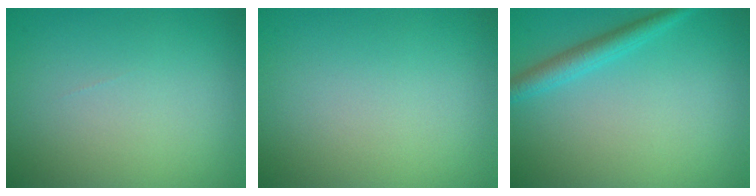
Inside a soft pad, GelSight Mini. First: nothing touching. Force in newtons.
{"total": 0.0}
{"total": 2.5, "press": 2.5, "slide": 0.1}